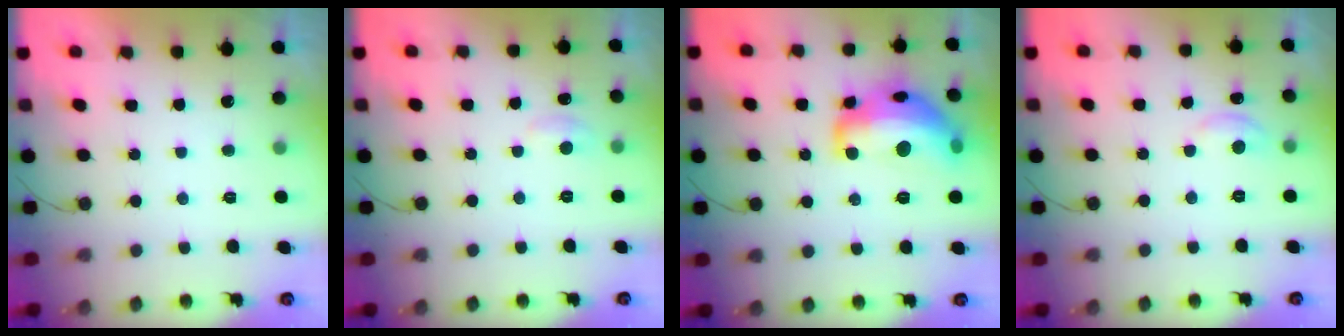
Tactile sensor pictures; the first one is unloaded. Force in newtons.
{"total": 5.2, "press": 5.1, "slide": 0.7}
{"total": 19.8, "press": 19.8, "slide": 0.8}
{"total": 4.2, "press": 4.2, "slide": 0.6}